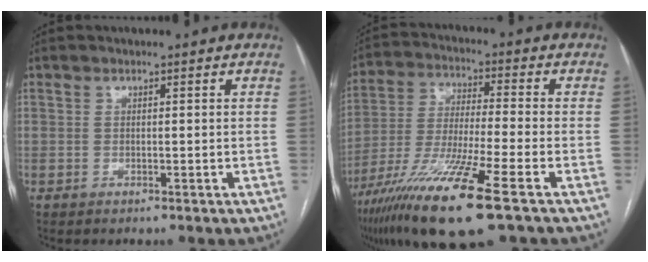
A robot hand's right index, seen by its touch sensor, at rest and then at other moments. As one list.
[{"total": 16.6, "force": [-9.5, 0.2, 13.6], "torque": [-0.277, -0.046, -0.175]}]